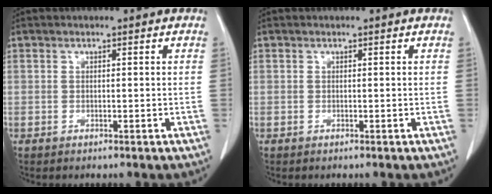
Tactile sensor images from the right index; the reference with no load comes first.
{"total": 0.0}